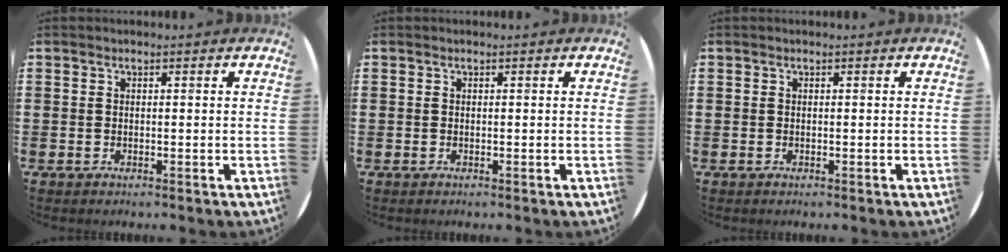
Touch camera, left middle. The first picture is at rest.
{"total": 0.0}
{"total": 0.0}